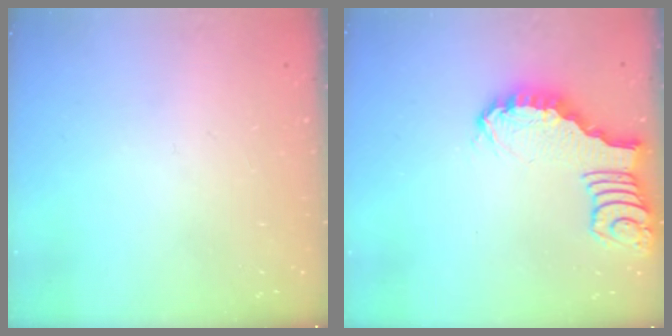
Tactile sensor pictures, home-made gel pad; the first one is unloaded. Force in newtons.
{"total": 2.1, "press": 2.1, "slide": 0.2}